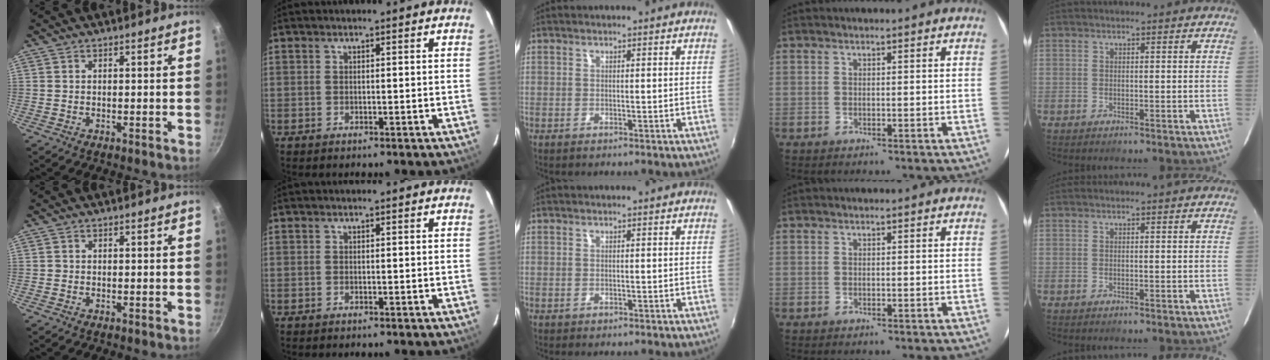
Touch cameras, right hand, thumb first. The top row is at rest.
{}